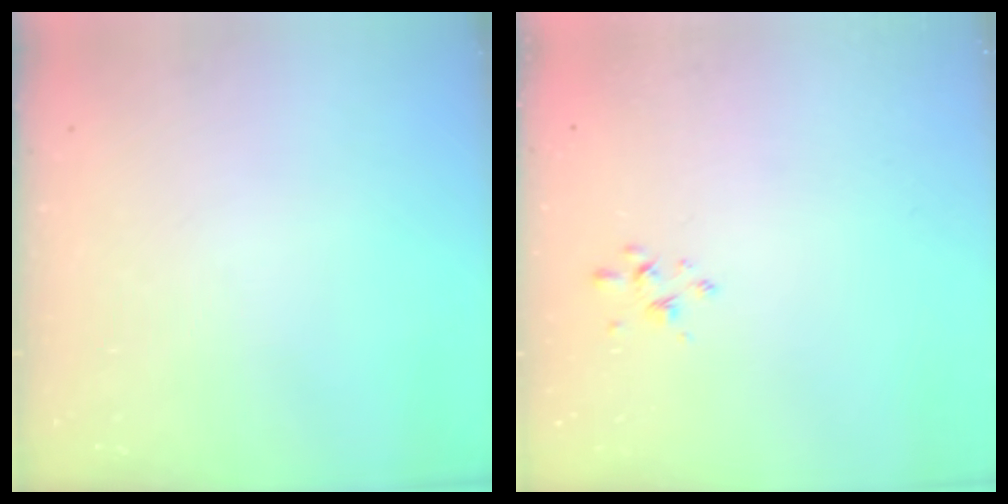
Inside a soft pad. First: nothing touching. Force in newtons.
{"total": 2.8, "press": 2.6, "slide": 1.0}